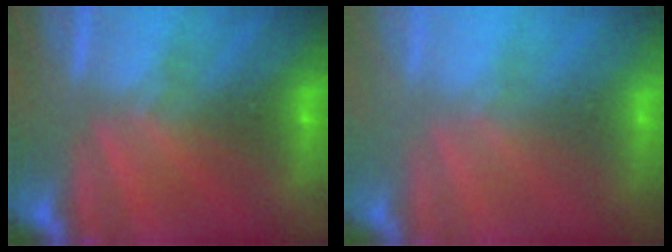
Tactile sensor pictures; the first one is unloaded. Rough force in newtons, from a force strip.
{"total": 2.7}